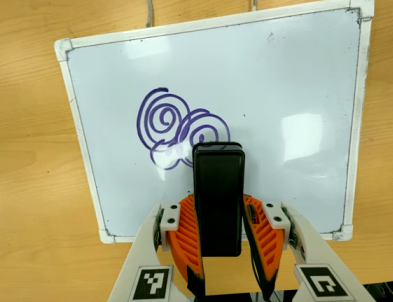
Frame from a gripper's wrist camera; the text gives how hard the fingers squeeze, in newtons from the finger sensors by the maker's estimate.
{"total": 4.9, "left": 3.7, "right": 6.1}